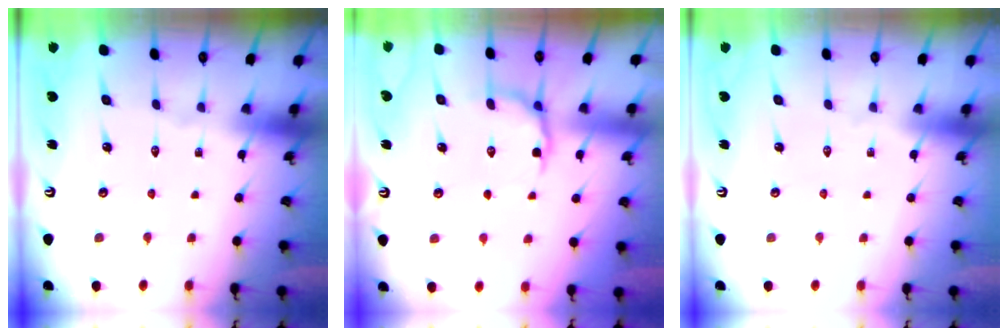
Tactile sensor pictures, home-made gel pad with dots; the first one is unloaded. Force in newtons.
{"total": 7.9, "press": 7.6, "slide": 2.2}
{"total": 0.0}